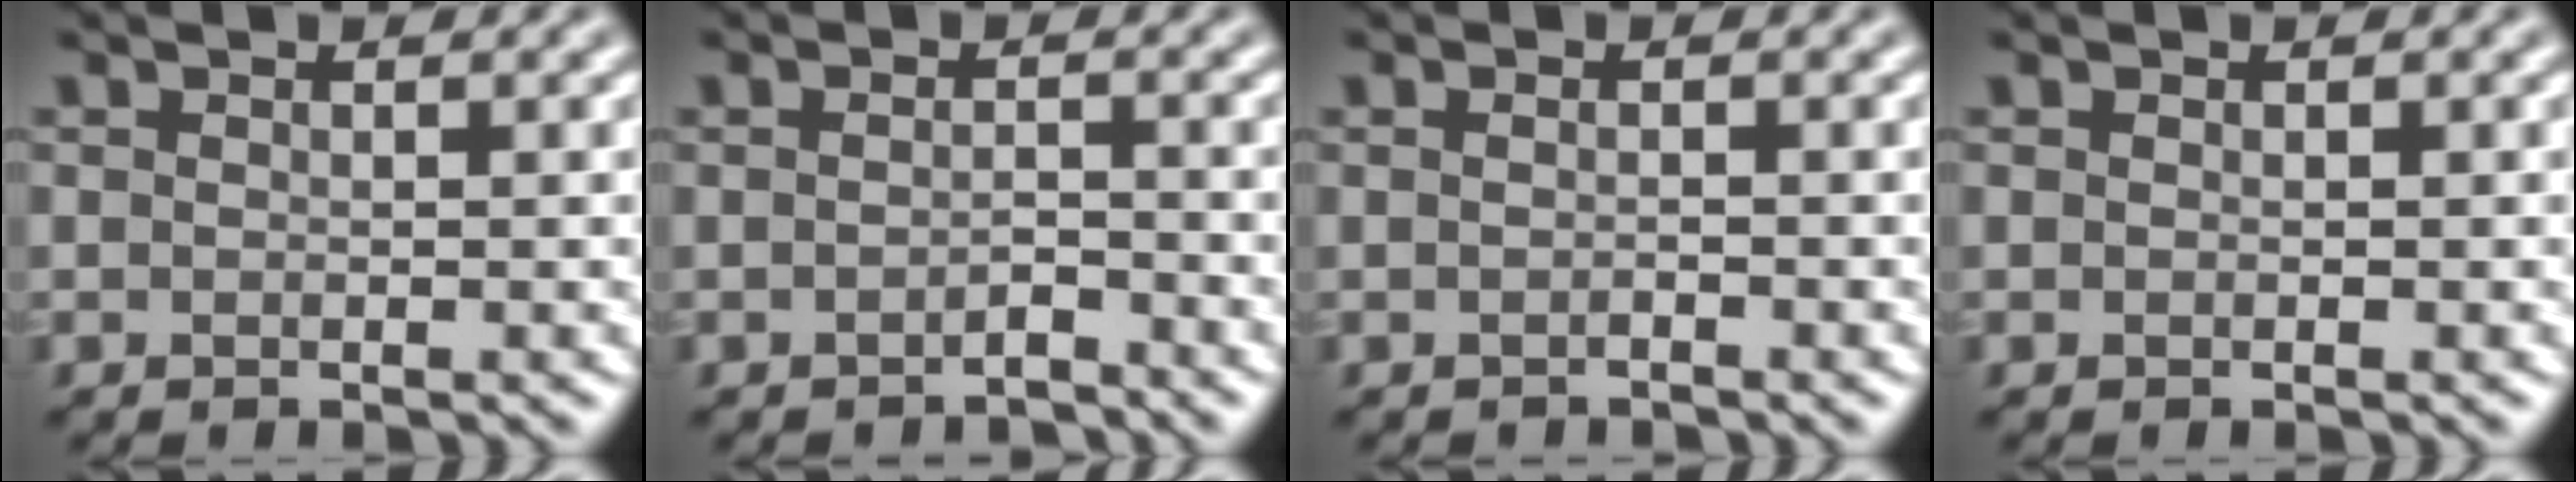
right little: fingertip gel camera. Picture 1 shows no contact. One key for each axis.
{"total": 1.4, "fx": -1.3, "fy": 0.2, "fz": 0.6, "tx": -0.010, "ty": -0.001, "tz": -0.025}
{"total": 0.7, "fx": -0.6, "fy": 0.1, "fz": 0.2, "tx": -0.006, "ty": -0.002, "tz": -0.012}
{"total": 0.0}